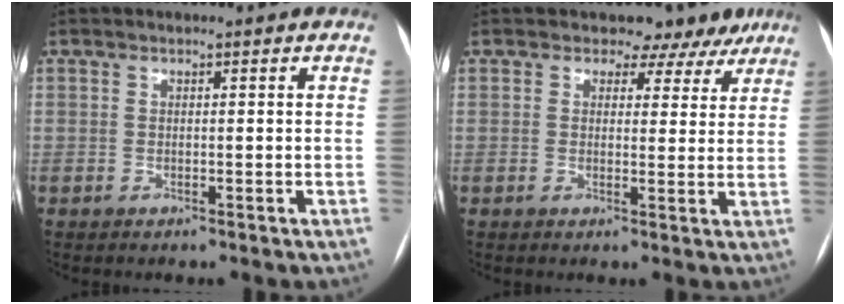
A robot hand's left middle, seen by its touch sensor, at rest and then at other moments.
{"total": 6.8, "force": [5.4, 4.0, 0.8], "torque": [0.015, 0.002, 0.041]}